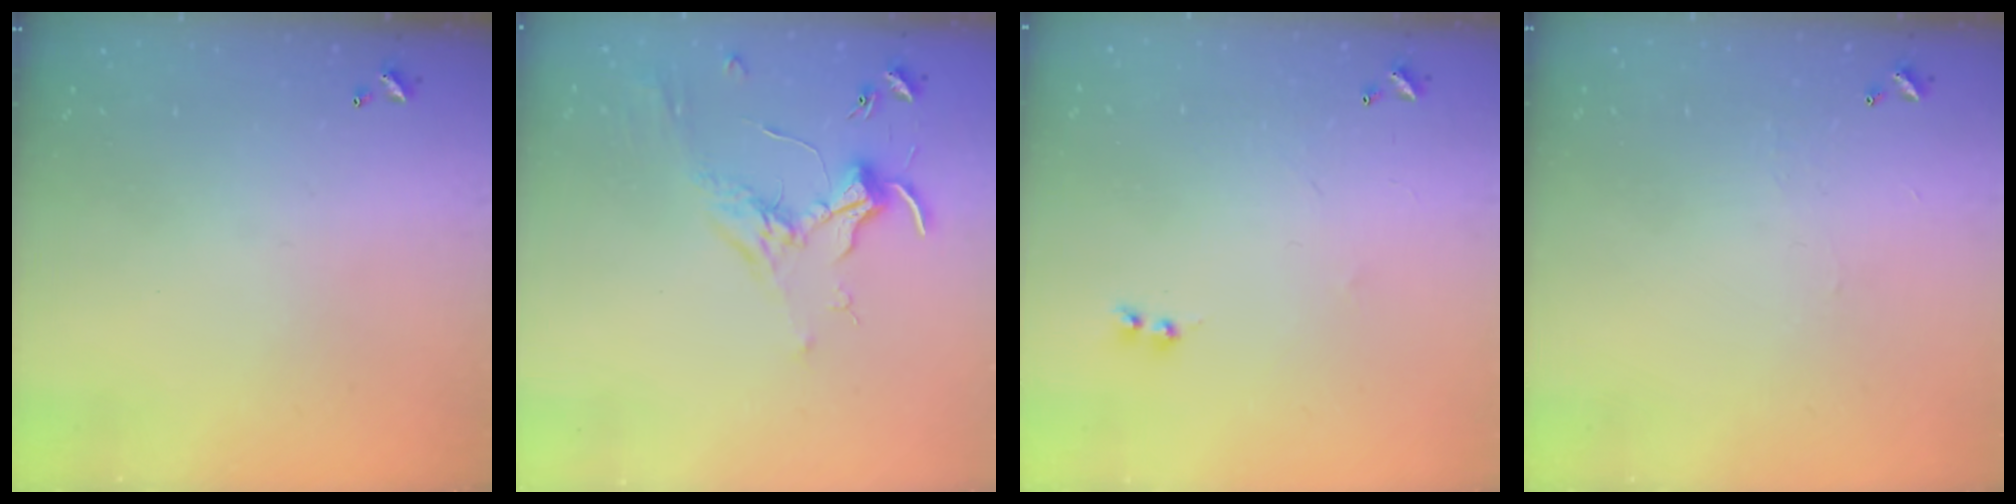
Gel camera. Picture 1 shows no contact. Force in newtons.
{"total": 1.7, "press": 1.5, "slide": 0.7}
{"total": 2.0, "press": 2.0, "slide": 0.5}
{"total": 2.3, "press": 2.3, "slide": 0.4}